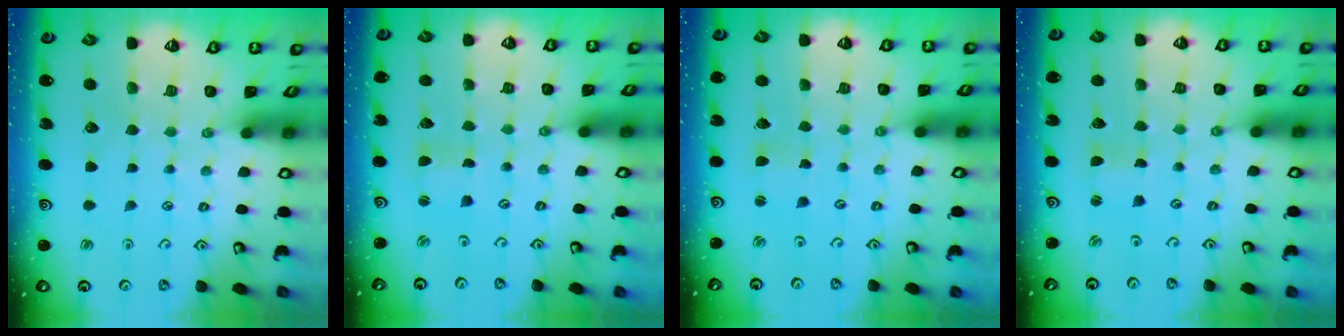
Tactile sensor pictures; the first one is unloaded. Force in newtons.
{"total": 1.0, "press": 1.0, "slide": 0.0}
{"total": 2.2, "press": 2.2, "slide": 0.3}
{"total": 1.1, "press": 1.1, "slide": 0.0}